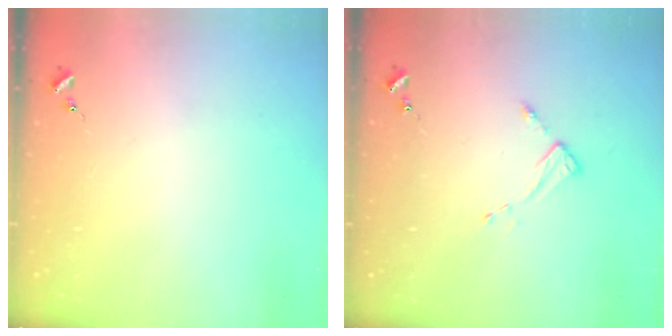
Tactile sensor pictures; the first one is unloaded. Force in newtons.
{"total": 2.7, "press": 2.7, "slide": 0.4}